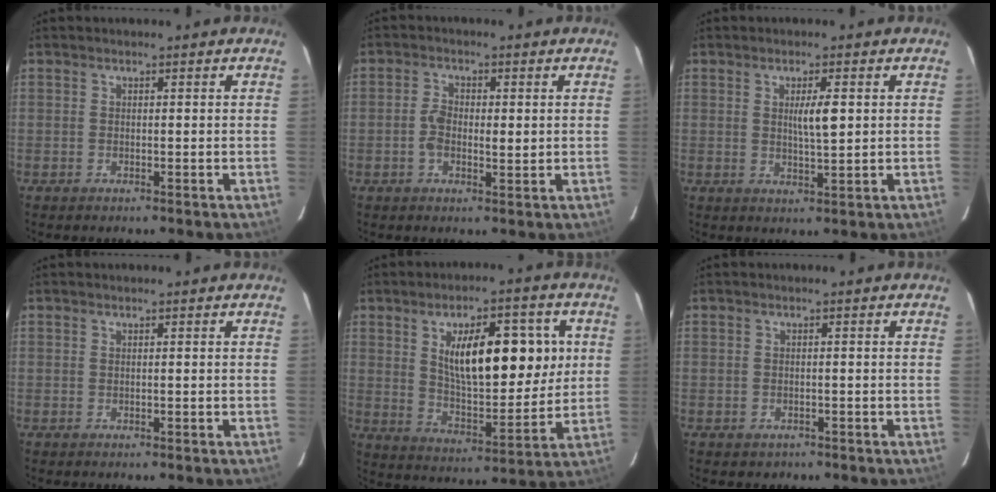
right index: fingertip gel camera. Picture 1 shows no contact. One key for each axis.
{"total": 4.2, "fx": 0.0, "fy": 2.2, "fz": 3.6, "tx": -0.071, "ty": 0.007, "tz": -0.002}
{"total": 3.8, "fx": 0.8, "fy": 0.5, "fz": 3.7, "tx": -0.061, "ty": -0.003, "tz": 0.013}
{"total": 0.0}
{"total": 16.0, "fx": 4.2, "fy": 6.1, "fz": 14.1, "tx": -0.221, "ty": 0.017, "tz": 0.073}
{"total": 1.4, "fx": -0.8, "fy": 1.1, "fz": 0.2, "tx": -0.009, "ty": 0.003, "tz": -0.006}